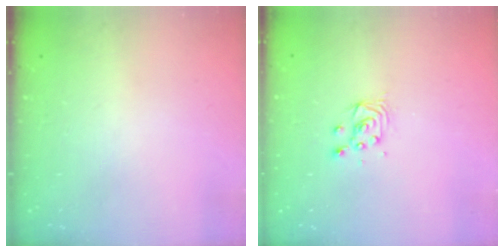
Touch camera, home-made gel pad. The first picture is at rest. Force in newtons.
{"total": 4.2, "press": 4.2, "slide": 0.5}